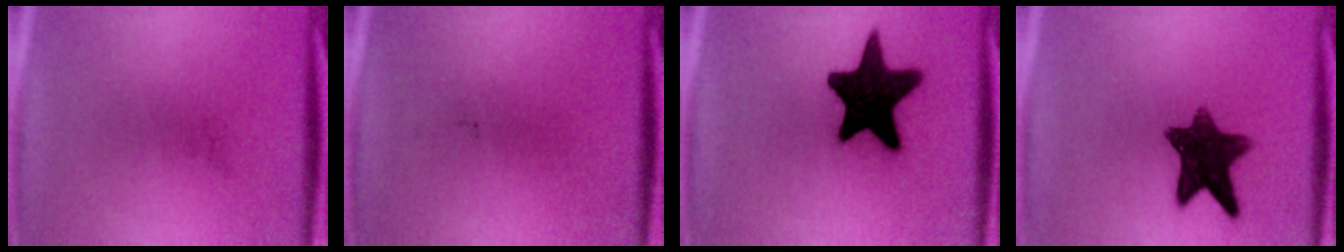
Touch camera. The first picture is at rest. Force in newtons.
{"total": 0.0}
{"total": 18.0}
{"total": 10.8}